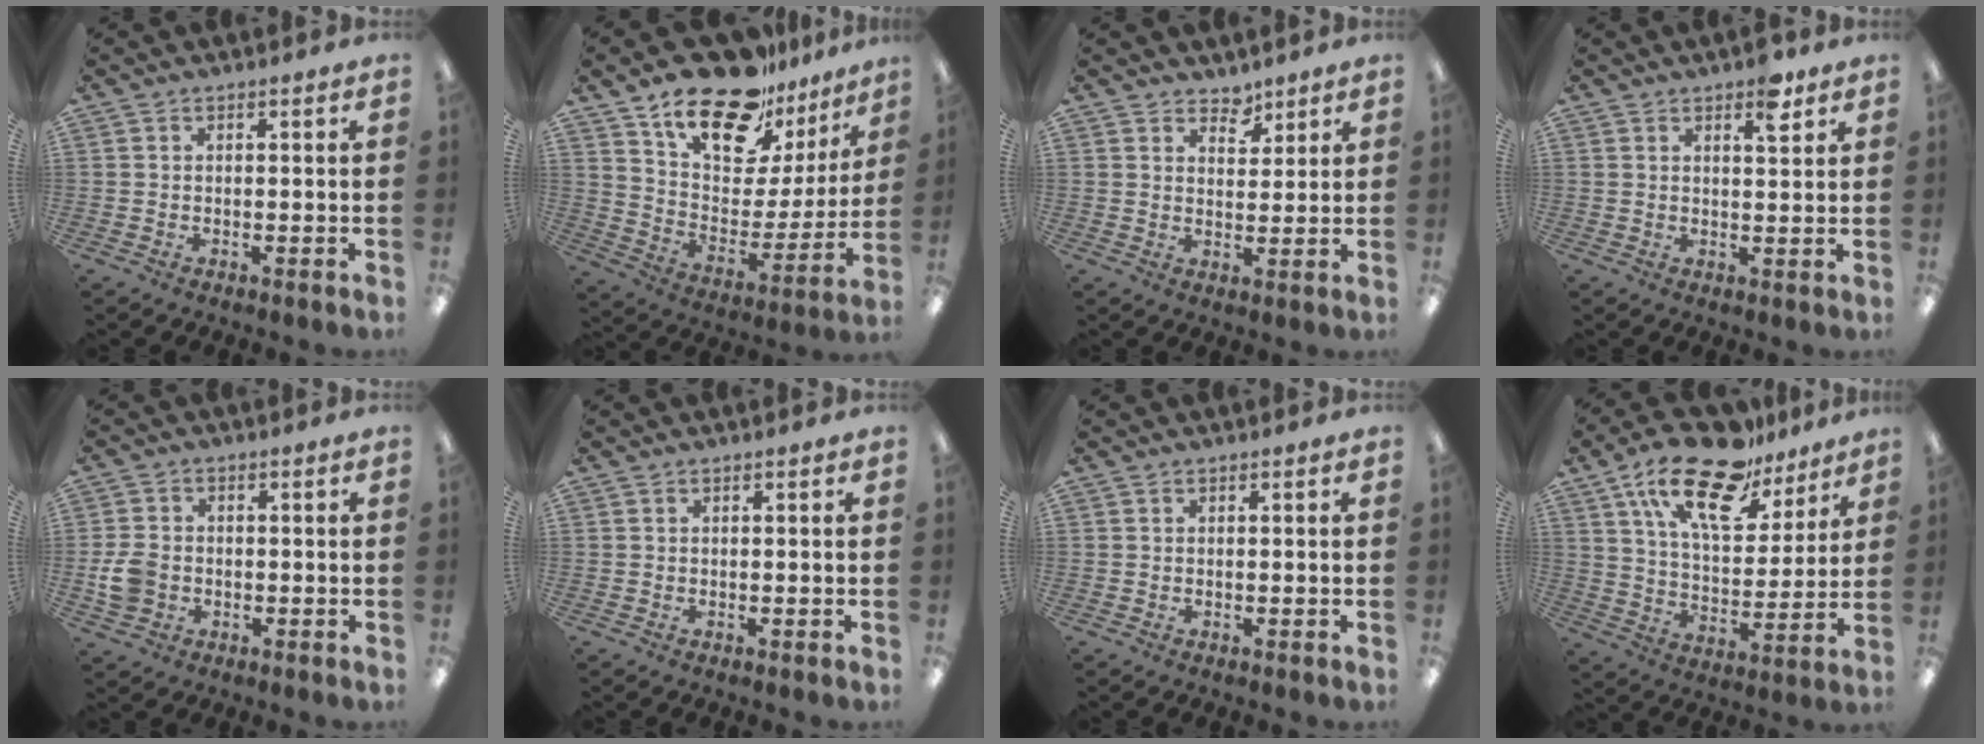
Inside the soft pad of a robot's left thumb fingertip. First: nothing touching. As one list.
[{"total": 21.8, "force": [16.8, 9.6, 10.1], "torque": [-0.179, -0.108, 0.297]}, {"total": 4.2, "force": [3.6, 2.1, 0.7], "torque": [0.002, -0.022, 0.065]}, {"total": 5.1, "force": [3.4, 1.7, 3.4], "torque": [-0.036, -0.016, 0.052]}, {"total": 6.2, "force": [-1.2, 5.1, 3.2], "torque": [-0.074, 0.009, -0.021]}, {"total": 0.0}, {"total": 0.0}, {"total": 21.0, "force": [14.1, 9.3, 12.4], "torque": [-0.219, -0.070, 0.246]}]